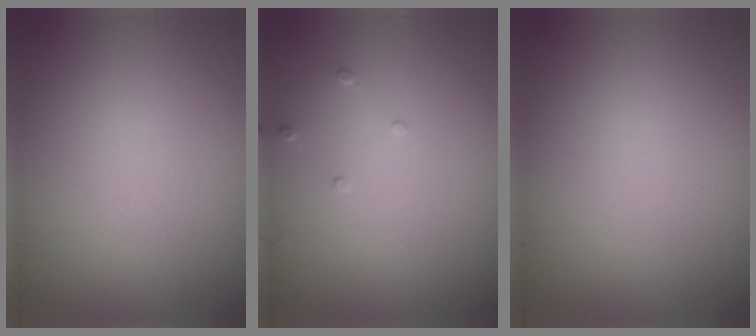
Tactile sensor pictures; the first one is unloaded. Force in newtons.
{"total": 0.8, "press": 0.8, "slide": 0.2}
{"total": 0.0}